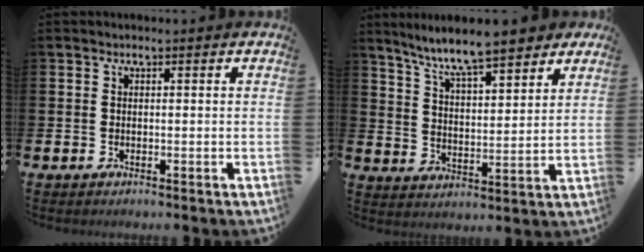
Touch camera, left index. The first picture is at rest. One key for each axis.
{"total": 9.0, "fx": 8.1, "fy": 1.4, "fz": 3.6, "tx": -0.093, "ty": -0.048, "tz": 0.142}